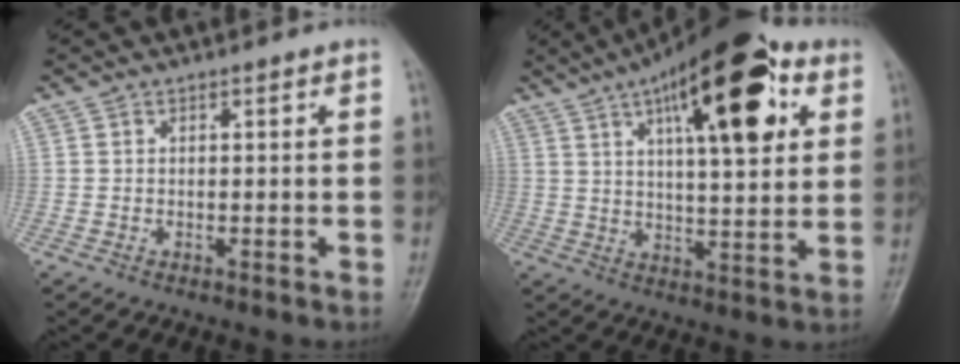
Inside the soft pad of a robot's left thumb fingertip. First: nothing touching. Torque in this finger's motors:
{"motor_torque": [1.99, 2.00, 1.59, -1.18, 0.43]}